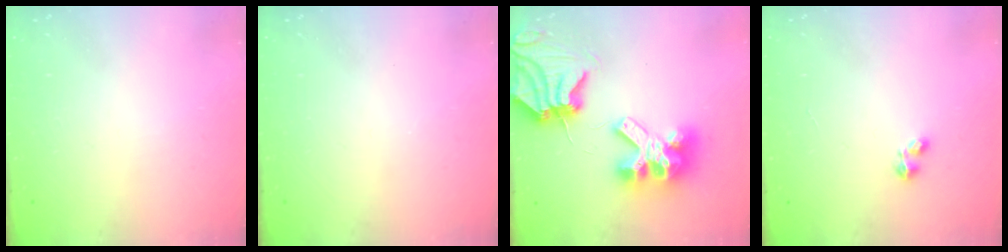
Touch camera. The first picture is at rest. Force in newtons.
{"total": 0.0}
{"total": 14.5, "press": 14.4, "slide": 1.7}
{"total": 2.2, "press": 2.2, "slide": 0.4}